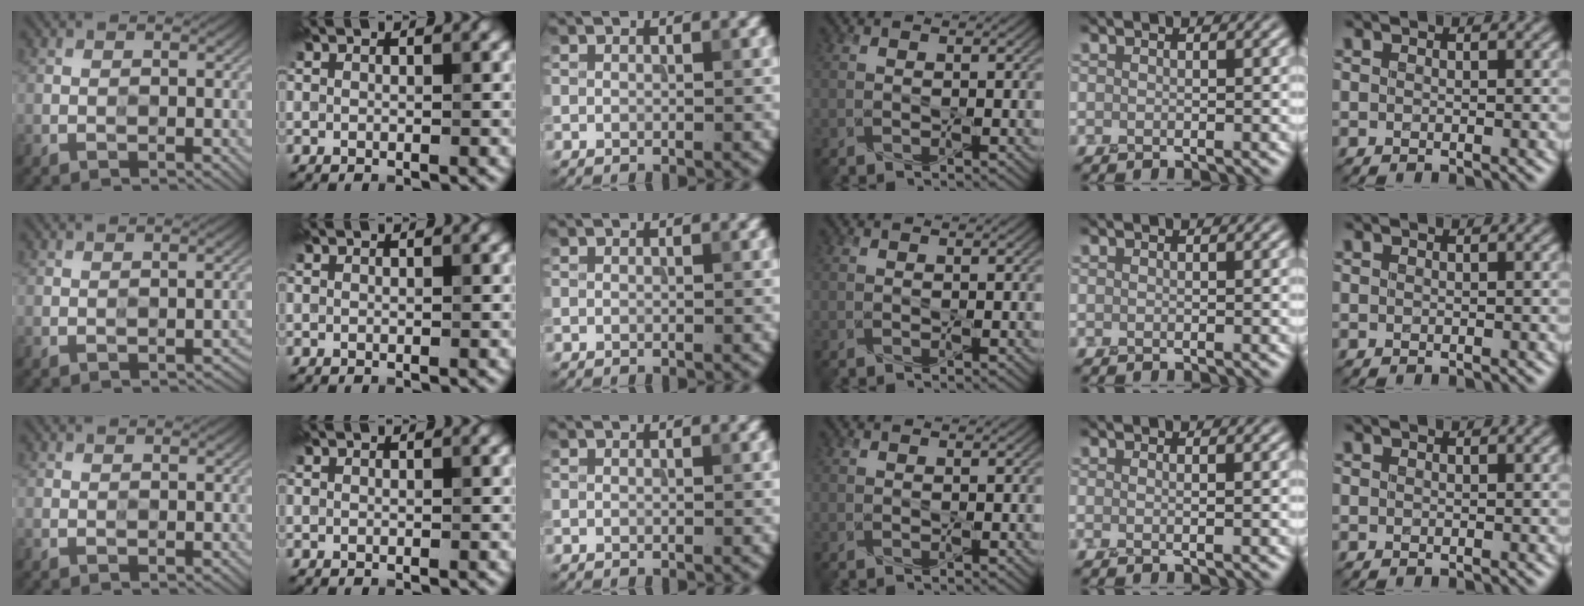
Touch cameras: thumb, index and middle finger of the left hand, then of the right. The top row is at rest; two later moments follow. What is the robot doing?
{"motion": "screw", "object": "flashlight"}